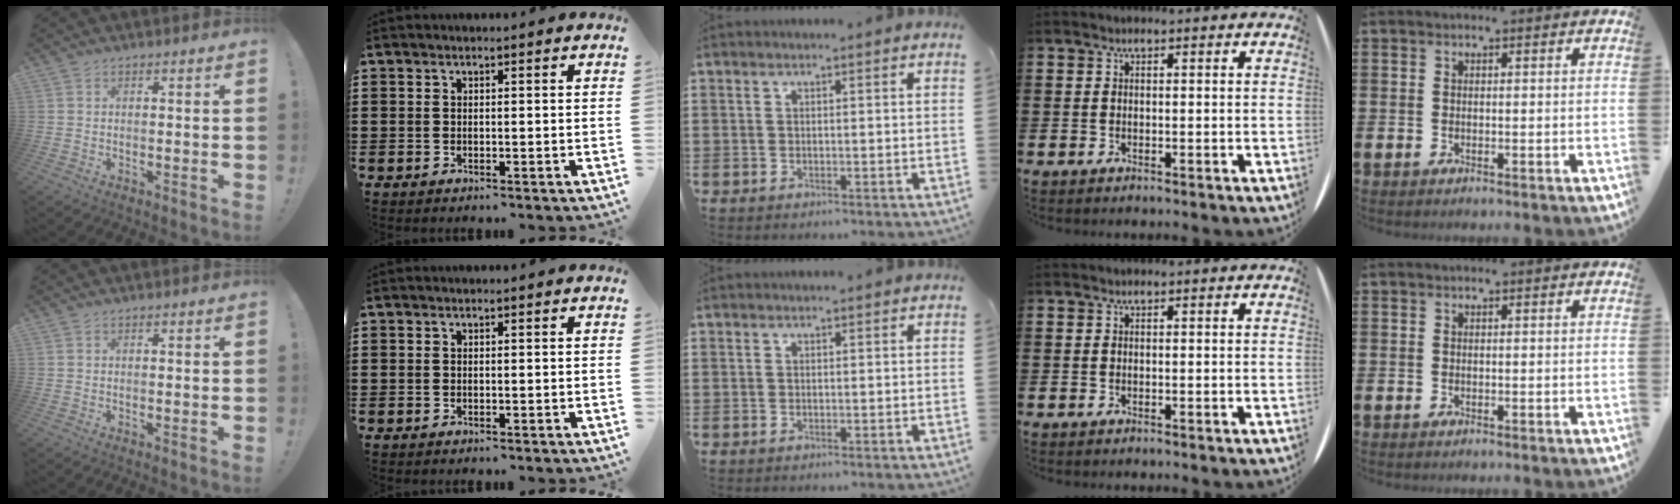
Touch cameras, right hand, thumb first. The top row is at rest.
{}